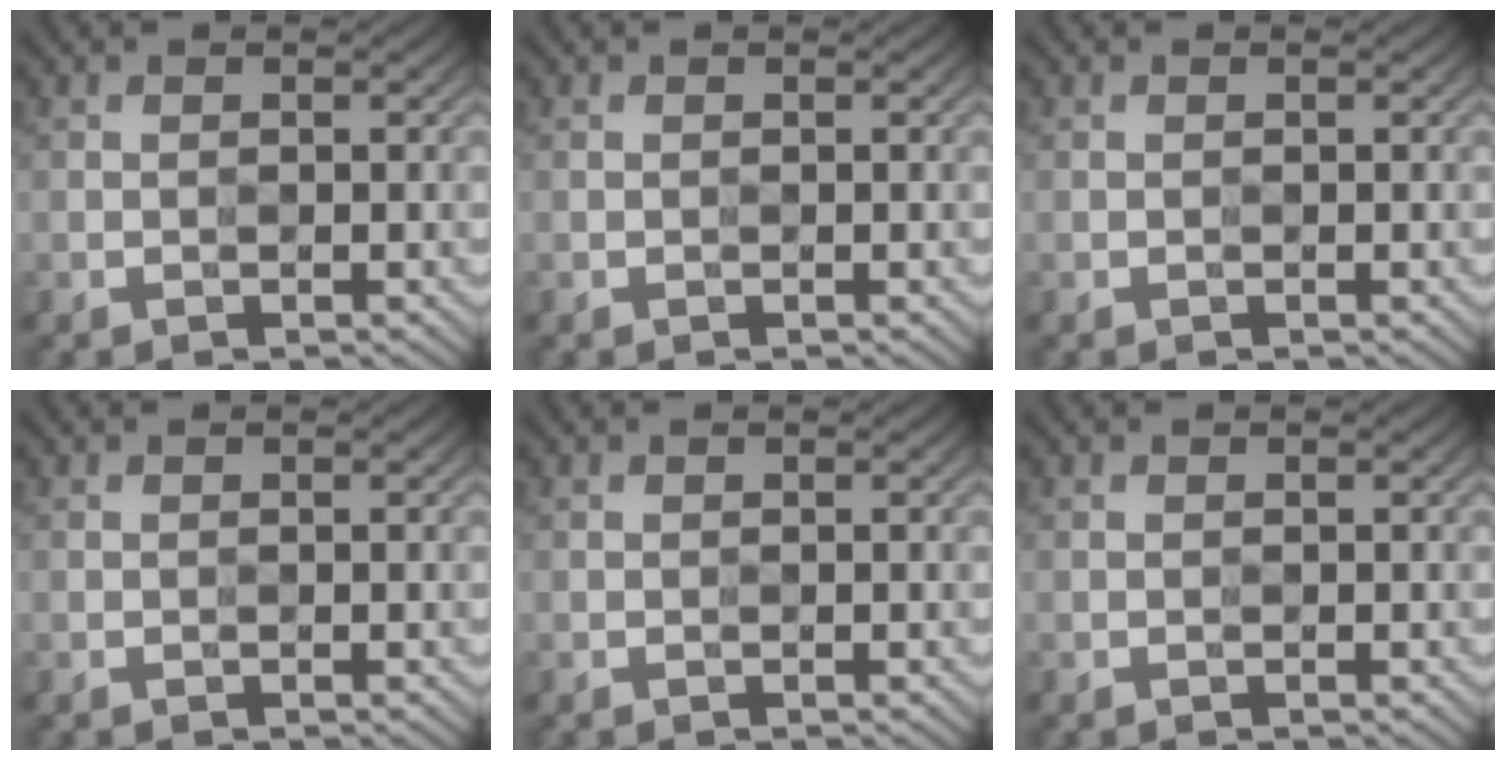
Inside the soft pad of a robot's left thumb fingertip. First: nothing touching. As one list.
[{"total": 0.0}, {"total": 0.0}, {"total": 0.0}, {"total": 0.0}, {"total": 0.0}]